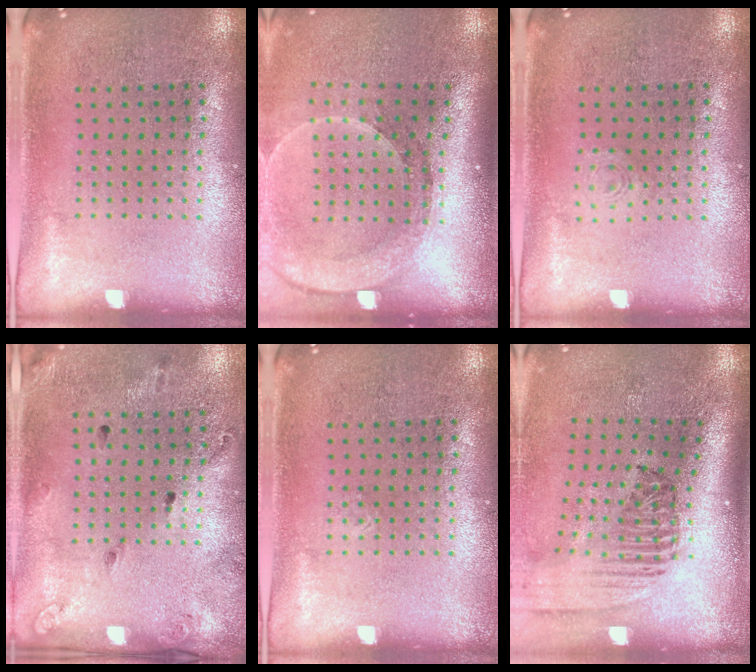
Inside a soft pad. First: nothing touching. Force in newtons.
{"total": 2.6, "press": 2.0, "slide": 1.6}
{"total": 0.6, "press": 0.6, "slide": 0.1}
{"total": 1.9, "press": 1.1, "slide": 1.5}
{"total": 0.0}
{"total": 2.4, "press": 1.6, "slide": 1.7}